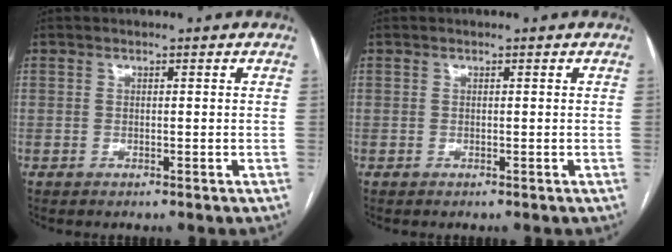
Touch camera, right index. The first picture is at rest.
{"total": 0.0}